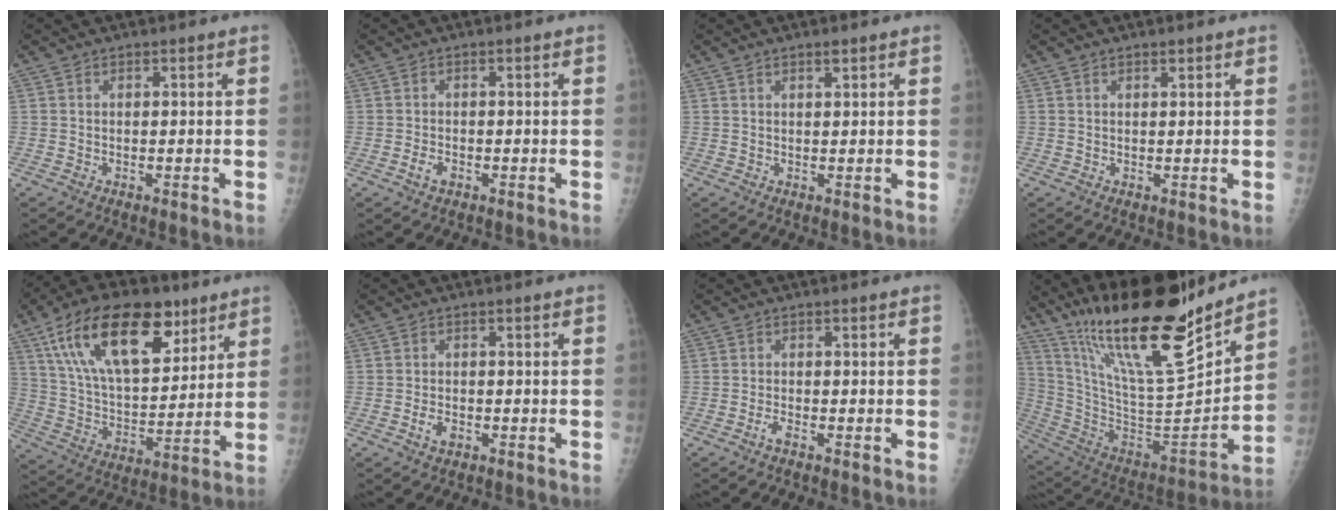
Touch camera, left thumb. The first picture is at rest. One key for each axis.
{"total": 2.0, "fx": -0.9, "fy": 1.2, "fz": 1.3, "tx": -0.024, "ty": 0.006, "tz": -0.016}
{"total": 1.2, "fx": 0.8, "fy": 0.3, "fz": 0.8, "tx": -0.009, "ty": -0.005, "tz": 0.015}
{"total": 0.8, "fx": 0.6, "fy": 0.3, "fz": 0.5, "tx": -0.005, "ty": -0.003, "tz": 0.010}
{"total": 23.2, "fx": 12.4, "fy": 11.4, "fz": 16.0, "tx": -0.247, "ty": -0.029, "tz": 0.218}
{"total": 2.3, "fx": -1.0, "fy": 1.4, "fz": 1.5, "tx": -0.025, "ty": 0.004, "tz": -0.015}
{"total": 1.3, "fx": -0.9, "fy": 0.3, "fz": 0.9, "tx": -0.023, "ty": 0.004, "tz": -0.019}
{"total": 26.4, "fx": 20.5, "fy": 4.6, "fz": 15.9, "tx": -0.237, "ty": -0.111, "tz": 0.359}